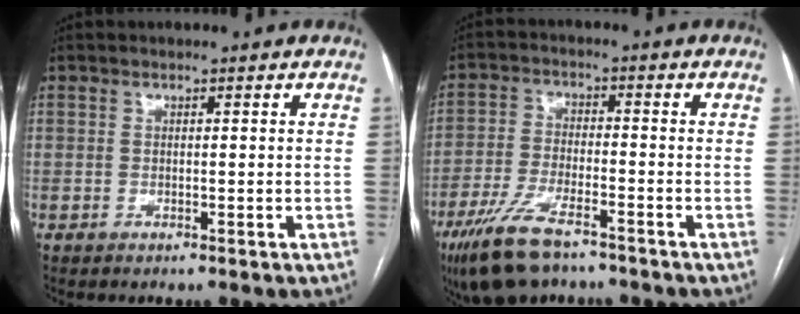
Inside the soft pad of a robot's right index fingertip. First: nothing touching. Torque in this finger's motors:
{"motor_torque": [1.30, -0.84, 0.24, 0.09]}